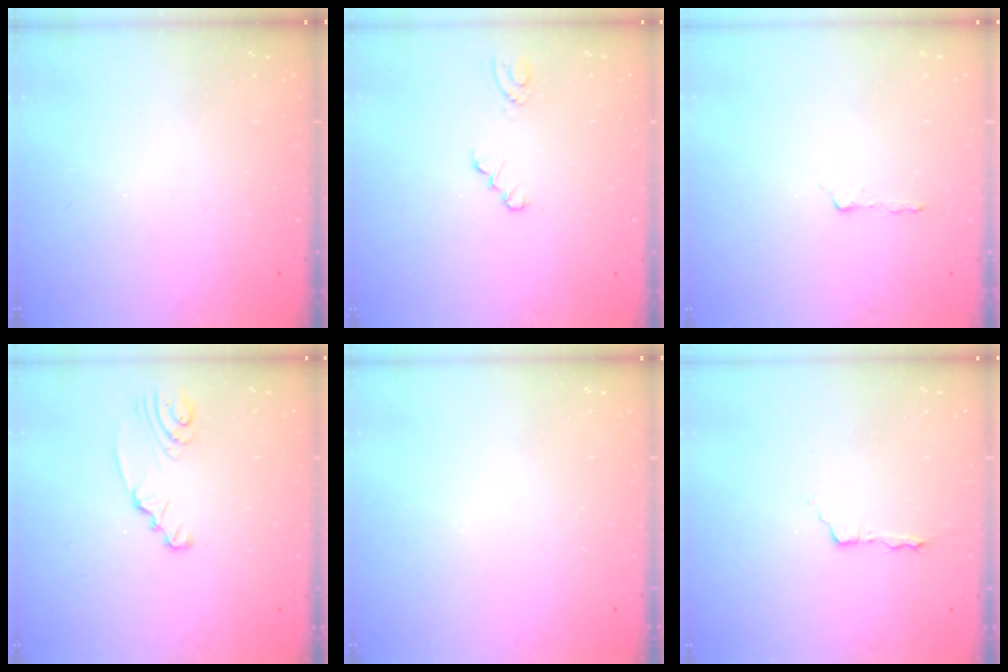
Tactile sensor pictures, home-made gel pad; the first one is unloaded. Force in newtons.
{"total": 0.0}
{"total": 3.1, "press": 3.0, "slide": 0.9}
{"total": 2.3, "press": 2.3, "slide": 0.3}
{"total": 0.0}
{"total": 3.7, "press": 3.7, "slide": 0.5}